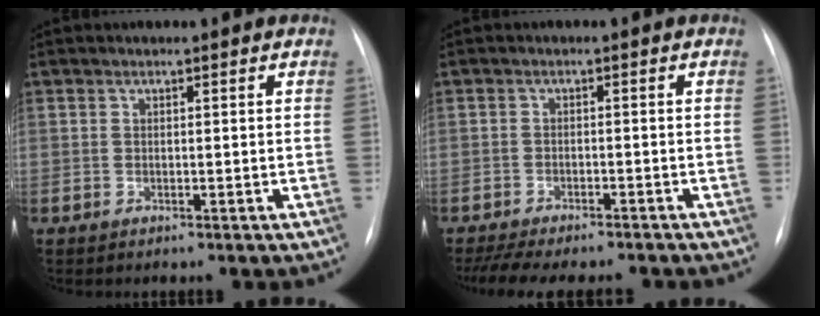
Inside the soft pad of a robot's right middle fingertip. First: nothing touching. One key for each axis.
{"total": 12.1, "fx": -10.7, "fy": 2.4, "fz": 5.2, "tx": -0.086, "ty": -0.004, "tz": -0.146}